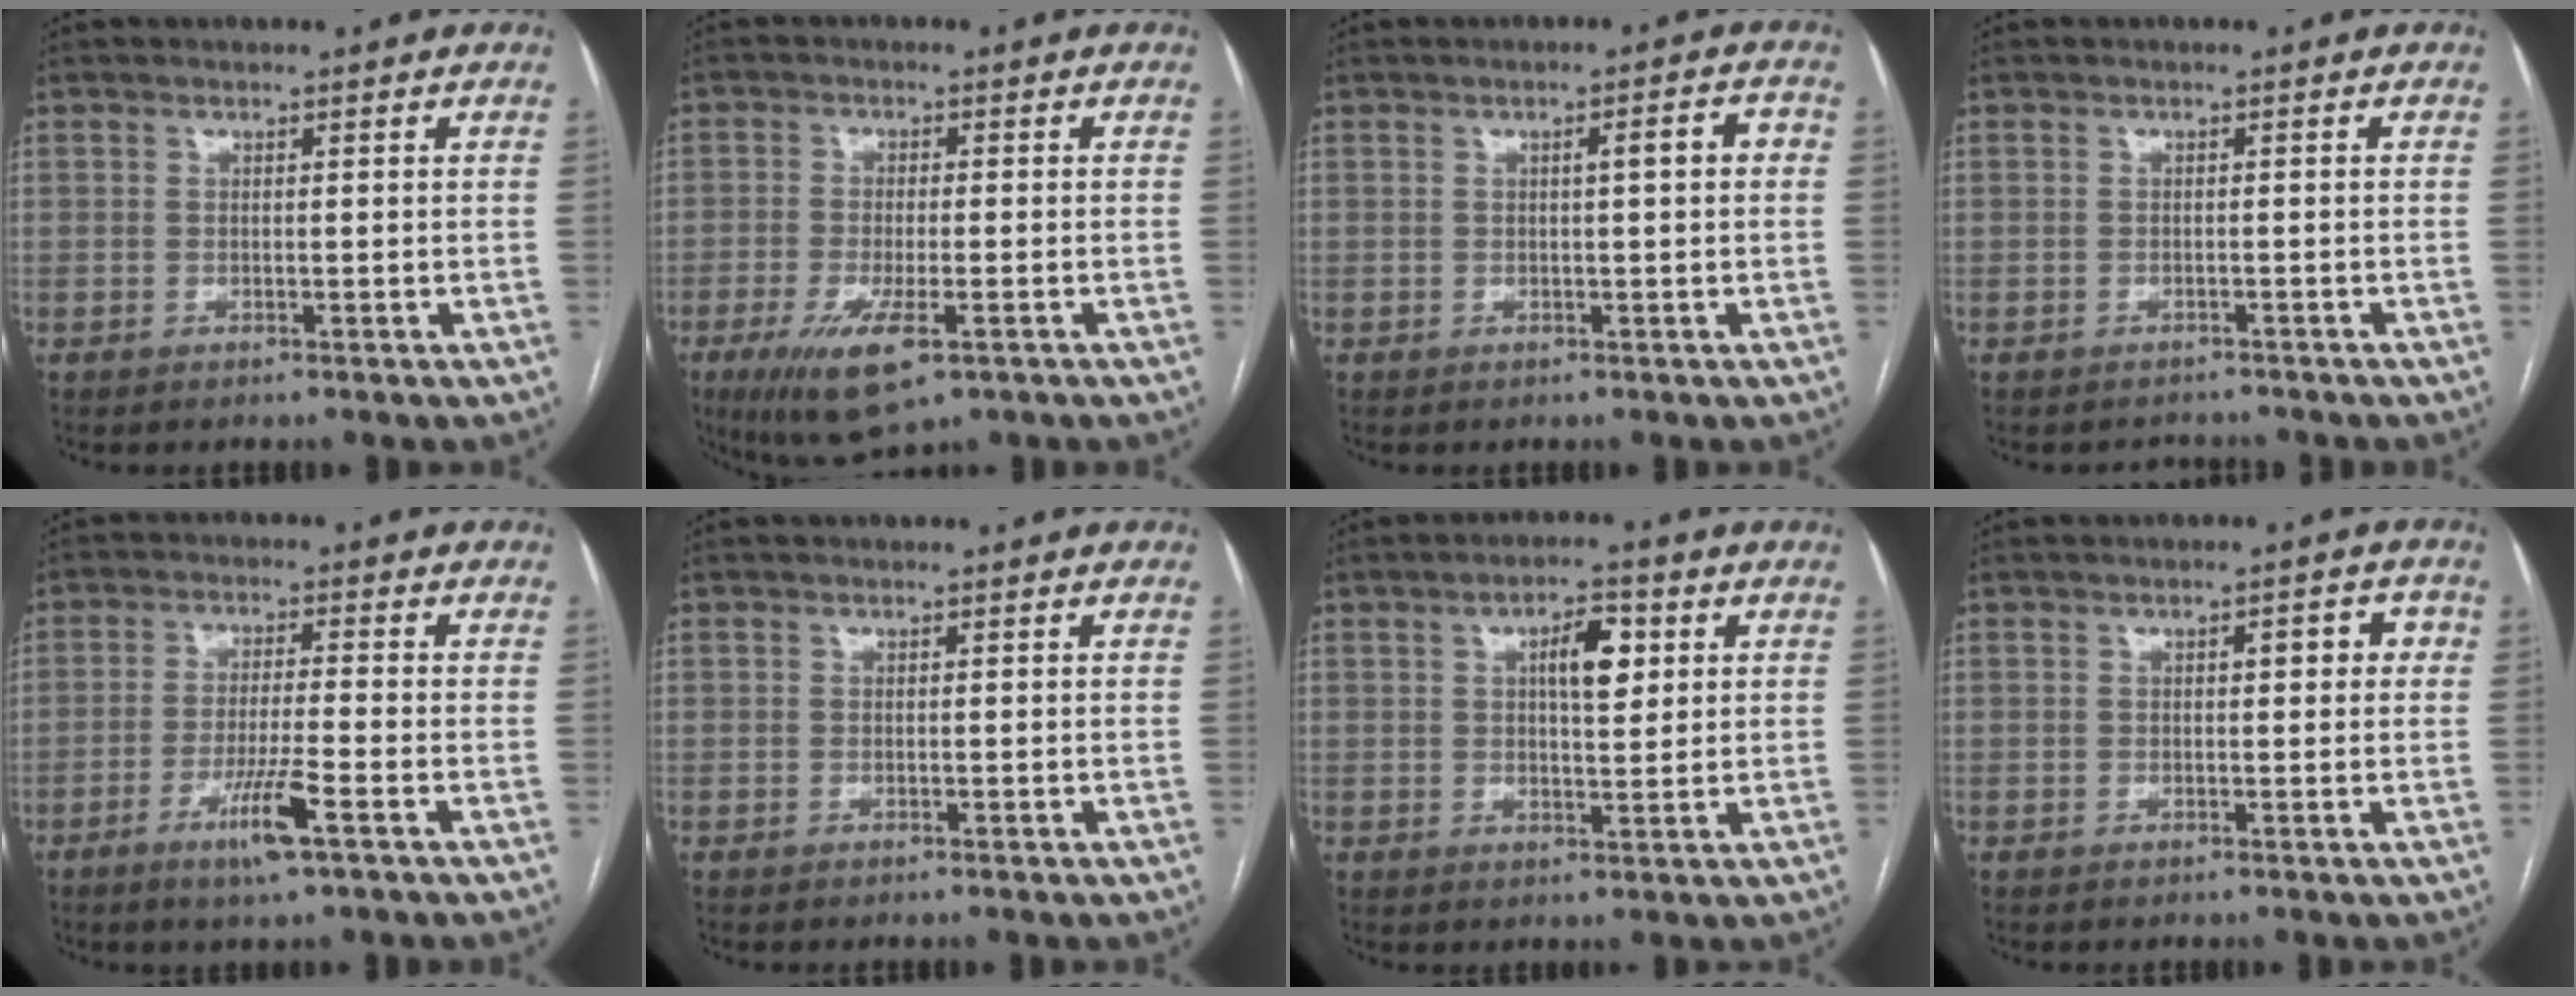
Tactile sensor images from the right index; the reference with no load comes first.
{"total": 8.8, "force": [-4.3, 2.8, 7.1], "torque": [-0.131, -0.019, -0.065]}
{"total": 3.1, "force": [0.4, 0.2, 3.1], "torque": [-0.044, 0.010, 0.004]}
{"total": 1.7, "force": [-1.6, 0.5, -0.4], "torque": [0.006, -0.003, -0.019]}
{"total": 6.9, "force": [-3.5, -0.2, 5.9], "torque": [-0.109, -0.014, -0.063]}
{"total": 0.0}
{"total": 5.9, "force": [1.9, 1.8, 5.3], "torque": [-0.088, 0.010, 0.032]}
{"total": 3.0, "force": [0.7, 0.9, 2.8], "torque": [-0.037, 0.014, 0.008]}